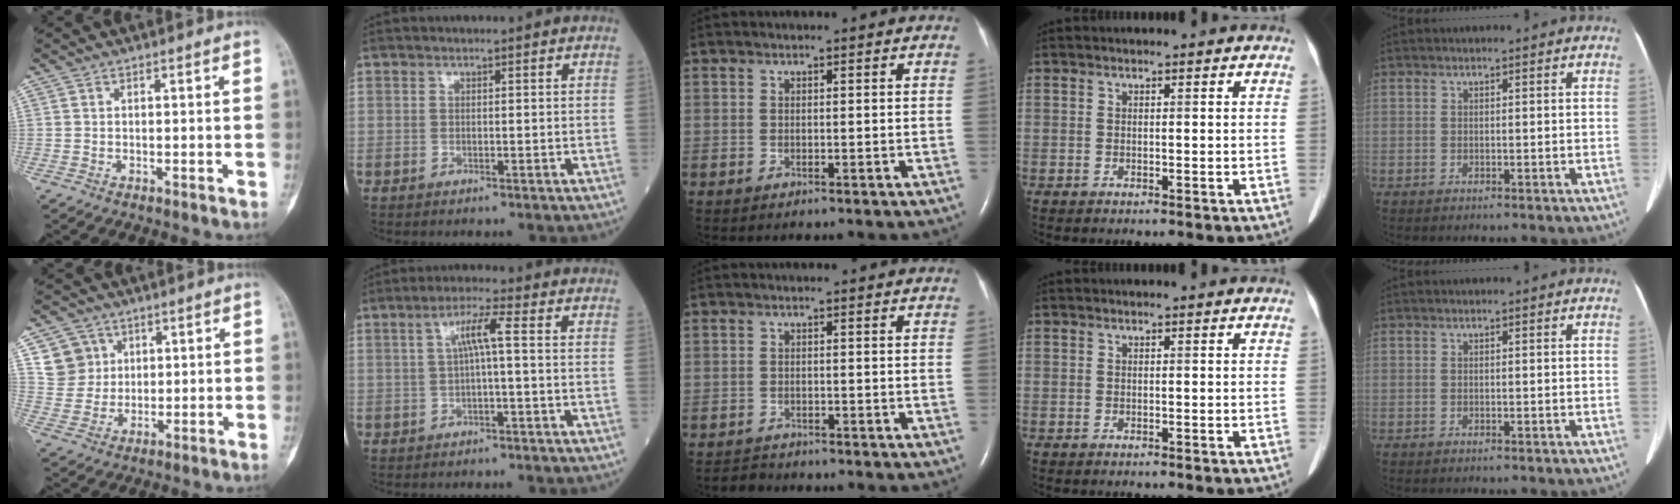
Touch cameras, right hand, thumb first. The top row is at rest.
{"thumb": {"total": 7.0, "force": [2.8, 6.3, 0.9], "torque": [0.013, -0.014, 0.055]}, "index": {"total": 4.4, "force": [0.4, 0.1, 4.4], "torque": [-0.082, 0.016, 0.009]}, "middle": {"total": 1.7, "force": [-1.6, 0.4, -0.4], "torque": [0.002, -0.006, -0.027]}}